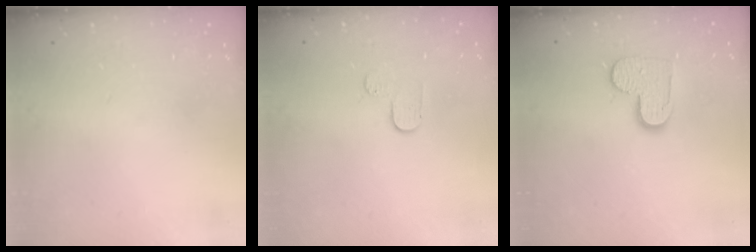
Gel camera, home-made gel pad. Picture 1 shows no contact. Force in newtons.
{"total": 4.0, "press": 3.9, "slide": 0.4}
{"total": 9.7, "press": 9.7, "slide": 0.5}